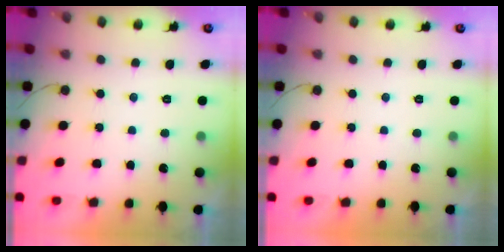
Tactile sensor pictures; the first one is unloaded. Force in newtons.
{"total": 1.7, "press": 1.7, "slide": 0.0}